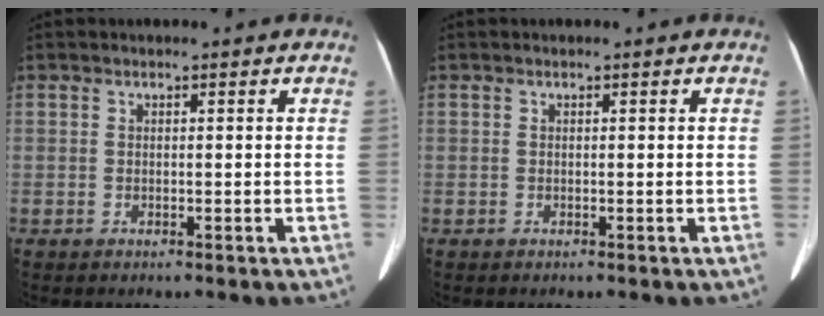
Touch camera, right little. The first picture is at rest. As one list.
[{"total": 0.0}]